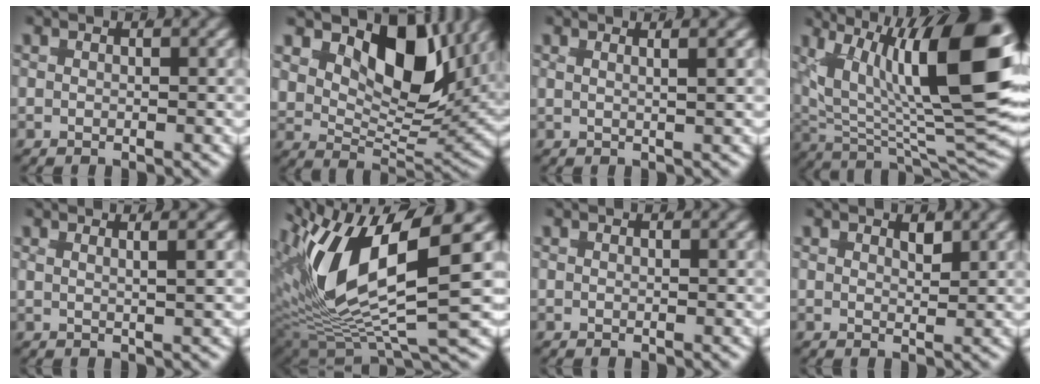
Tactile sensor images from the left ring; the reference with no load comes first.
{"total": 12.0, "force": [4.7, 7.7, 7.9], "torque": [-0.150, -0.008, 0.058]}
{"total": 2.0, "force": [1.3, 0.2, 1.5], "torque": [-0.015, 0.005, 0.017]}
{"total": 15.9, "force": [2.8, 7.5, 13.7], "torque": [-0.199, -0.001, 0.040]}
{"total": 2.5, "force": [1.5, 0.4, 1.9], "torque": [-0.020, 0.007, 0.020]}
{"total": 13.6, "force": [0.8, 7.5, 11.4], "torque": [-0.226, -0.013, 0.011]}
{"total": 0.0}
{"total": 0.9, "force": [0.8, 0.2, 0.5], "torque": [-0.006, -0.010, 0.014]}